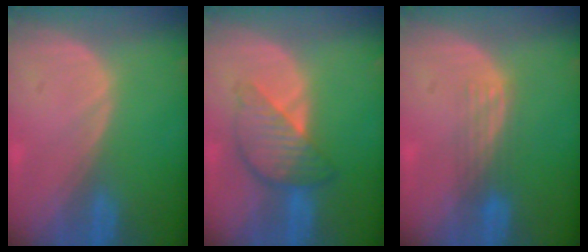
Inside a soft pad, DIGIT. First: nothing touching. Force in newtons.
{"total": 6.1, "press": 6.1, "slide": 0.4}
{"total": 2.9, "press": 2.8, "slide": 1.0}